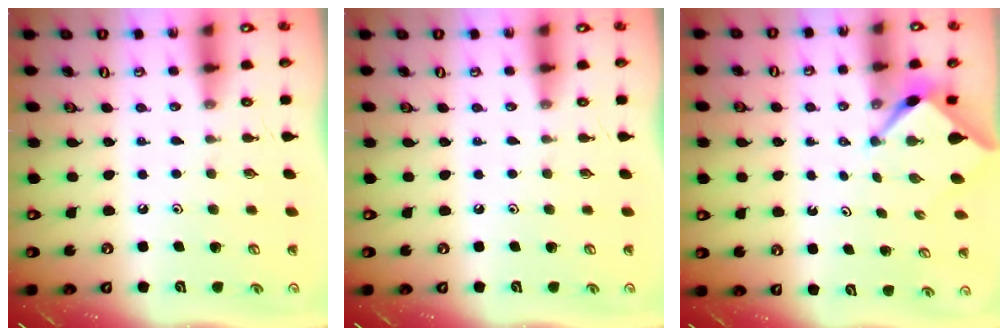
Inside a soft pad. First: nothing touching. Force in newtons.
{"total": 0.0}
{"total": 2.6, "press": 2.5, "slide": 0.4}